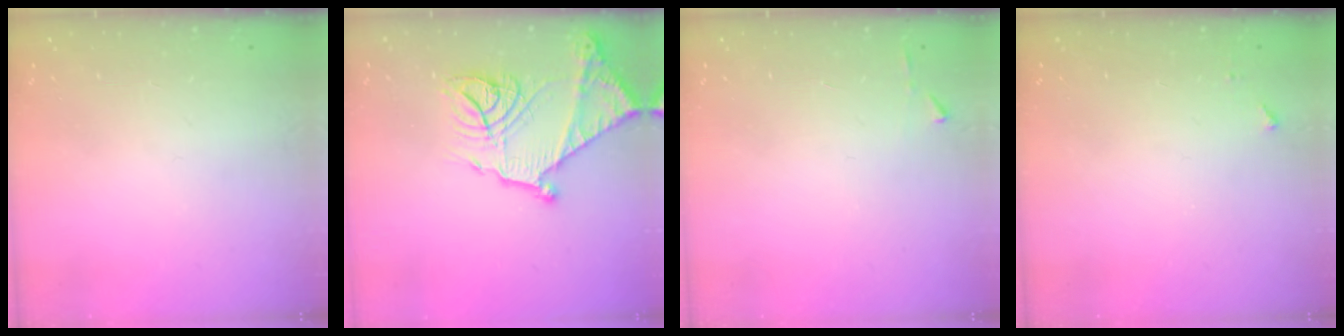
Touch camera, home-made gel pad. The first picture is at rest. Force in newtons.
{"total": 20.7, "press": 20.6, "slide": 2.0}
{"total": 3.2, "press": 3.2, "slide": 0.4}
{"total": 3.5, "press": 3.5, "slide": 0.4}